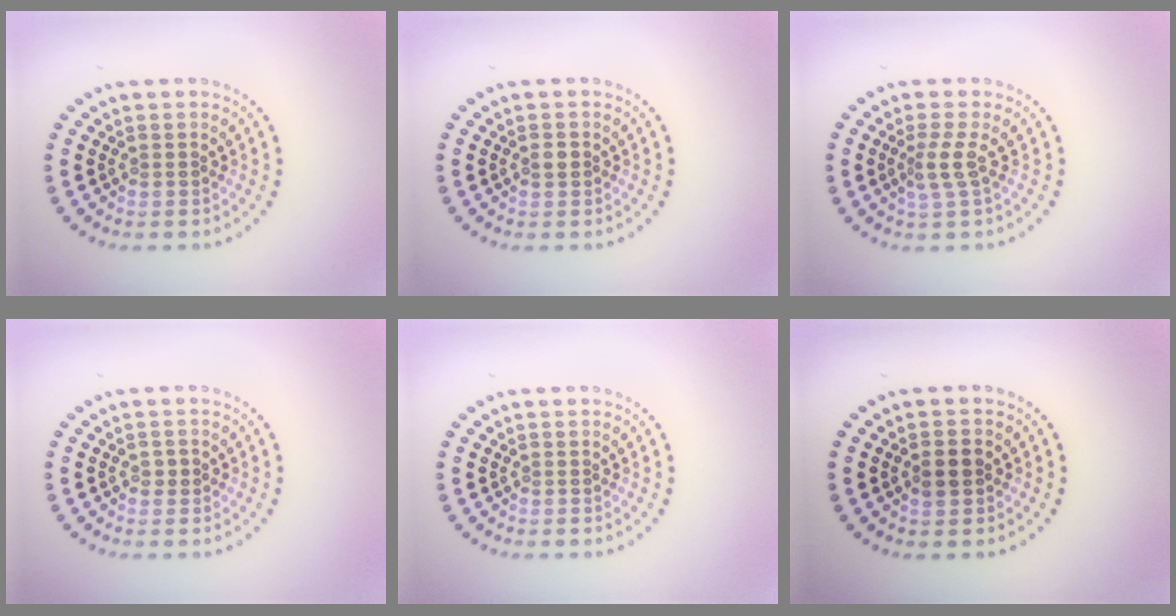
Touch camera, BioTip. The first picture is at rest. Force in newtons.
{"total": 1.1, "press": 1.1, "slide": 0.2}
{"total": 1.9, "press": 1.4, "slide": 1.3}
{"total": 0.9, "press": 0.9, "slide": 0.1}
{"total": 0.0}
{"total": 1.8, "press": 1.8, "slide": 0.1}